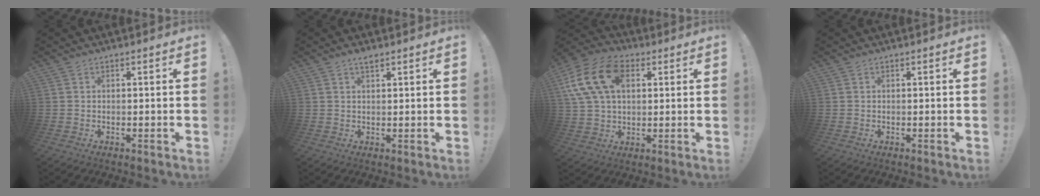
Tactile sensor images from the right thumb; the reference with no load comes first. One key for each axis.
{"total": 2.3, "fx": 1.8, "fy": 0.5, "fz": 1.3, "tx": -0.019, "ty": -0.008, "tz": 0.030}
{"total": 17.9, "fx": 6.0, "fy": 11.9, "fz": 12.0, "tx": -0.235, "ty": -0.009, "tz": 0.111}
{"total": 0.0}